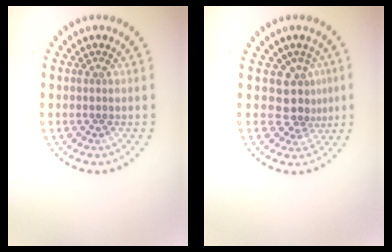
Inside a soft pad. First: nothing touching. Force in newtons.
{"total": 3.0, "press": 2.2, "slide": 2.0}